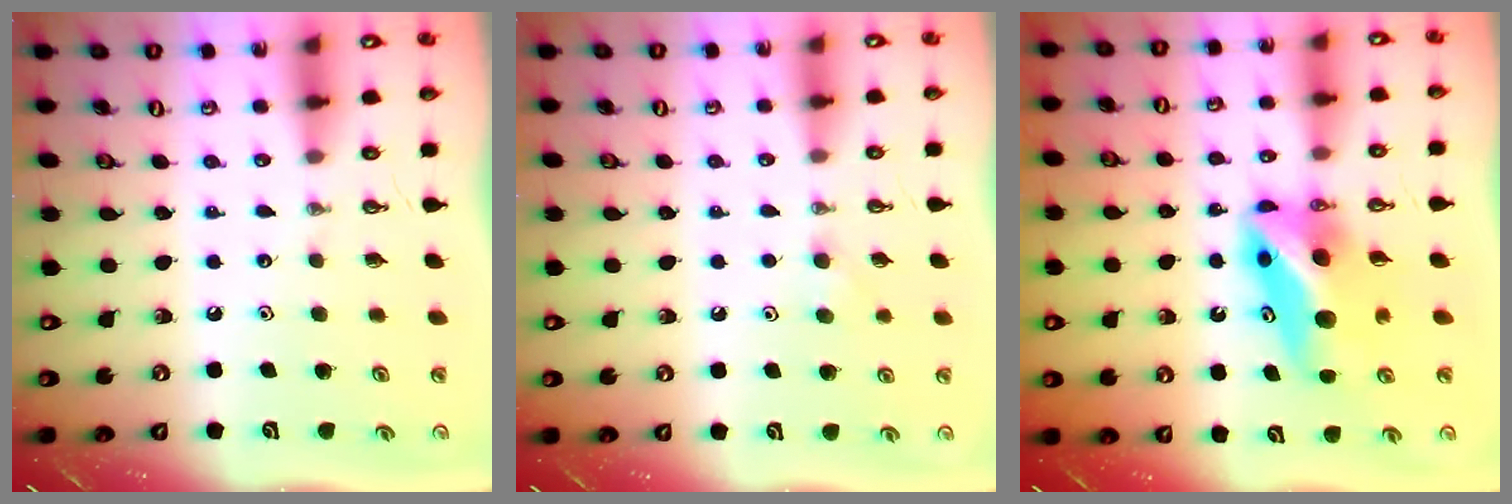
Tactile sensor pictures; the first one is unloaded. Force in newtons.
{"total": 3.9, "press": 3.6, "slide": 1.3}
{"total": 9.4, "press": 9.2, "slide": 1.7}